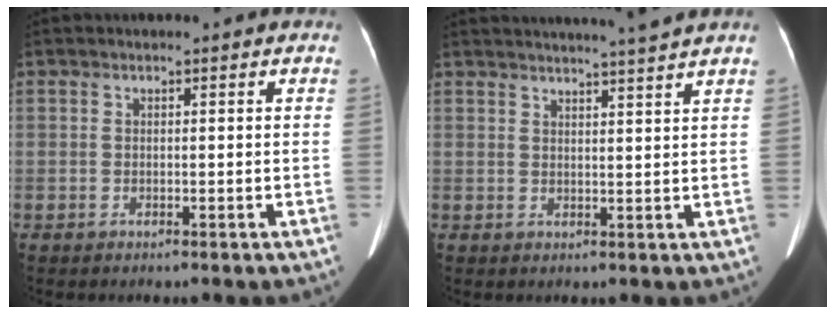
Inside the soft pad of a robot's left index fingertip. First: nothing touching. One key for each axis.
{"total": 9.1, "fx": 8.3, "fy": -1.7, "fz": 3.3, "tx": -0.043, "ty": -0.002, "tz": 0.101}